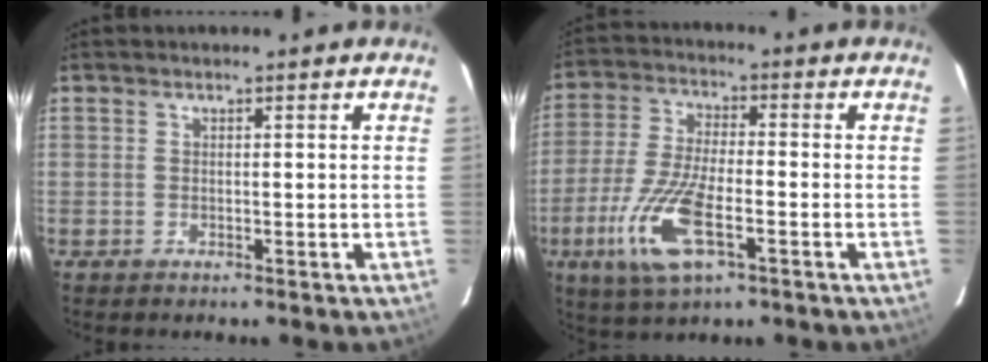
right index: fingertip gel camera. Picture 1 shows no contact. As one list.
[{"total": 13.5, "force": [-5.6, 4.5, 11.4], "torque": [-0.252, -0.018, -0.108]}]